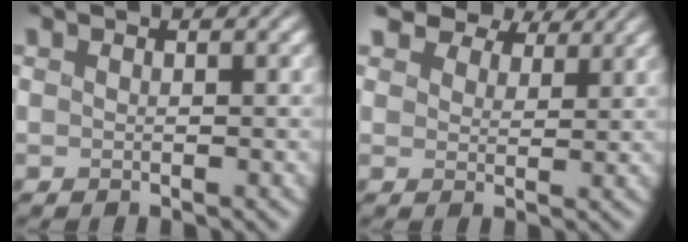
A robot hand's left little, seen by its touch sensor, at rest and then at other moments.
{"total": 8.4, "force": [7.0, 3.6, 3.0], "torque": [-0.074, 0.008, 0.104]}